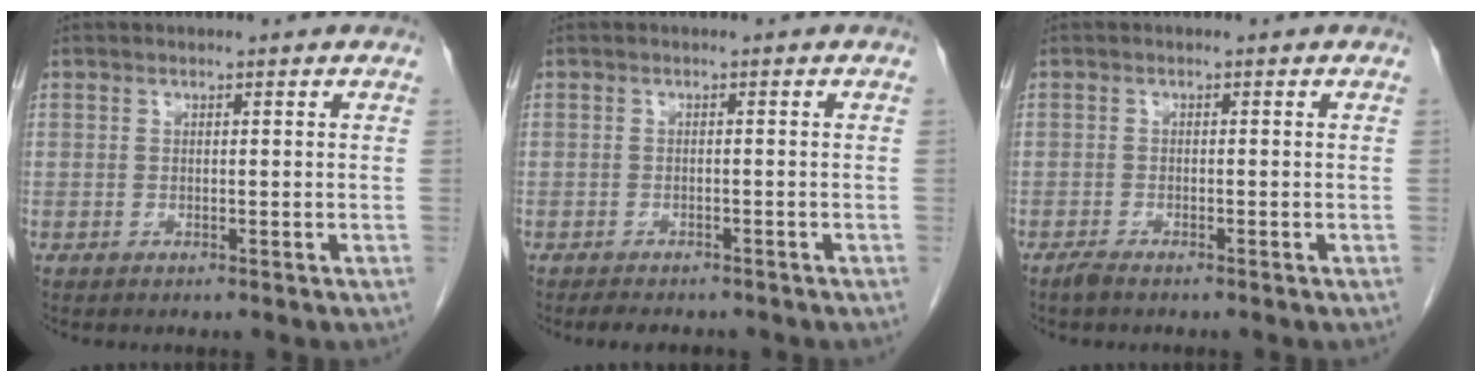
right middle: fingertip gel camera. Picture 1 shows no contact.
{"total": 4.7, "force": [-4.0, 1.7, 1.8], "torque": [-0.029, -0.006, -0.050]}
{"total": 1.6, "force": [-1.3, 0.4, 1.0], "torque": [-0.025, -0.003, -0.023]}